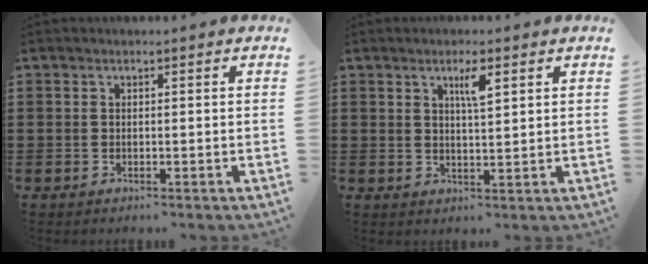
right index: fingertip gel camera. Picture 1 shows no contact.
{"total": 3.4, "force": [1.7, 0.7, 2.9], "torque": [-0.045, -0.001, 0.024]}